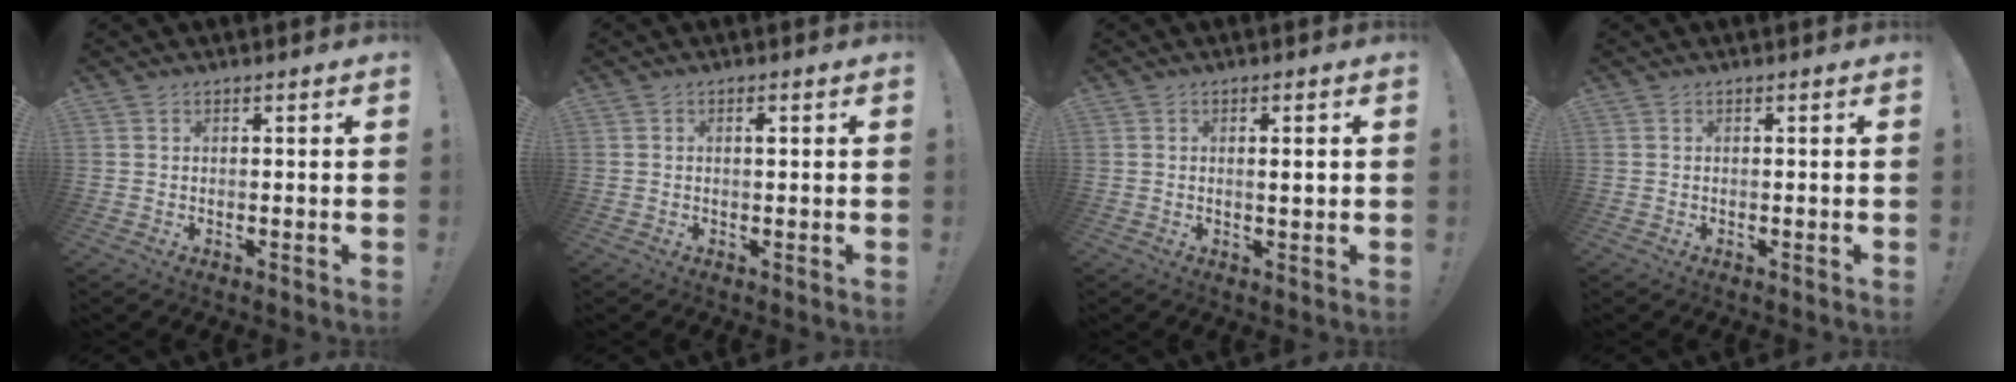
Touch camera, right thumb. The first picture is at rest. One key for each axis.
{"total": 0.8, "fx": 0.2, "fy": 0.4, "fz": 0.7, "tx": 0.000, "ty": -0.004, "tz": 0.000}
{"total": 2.2, "fx": 0.4, "fy": 0.1, "fz": 2.2, "tx": -0.026, "ty": -0.008, "tz": 0.003}
{"total": 0.0}